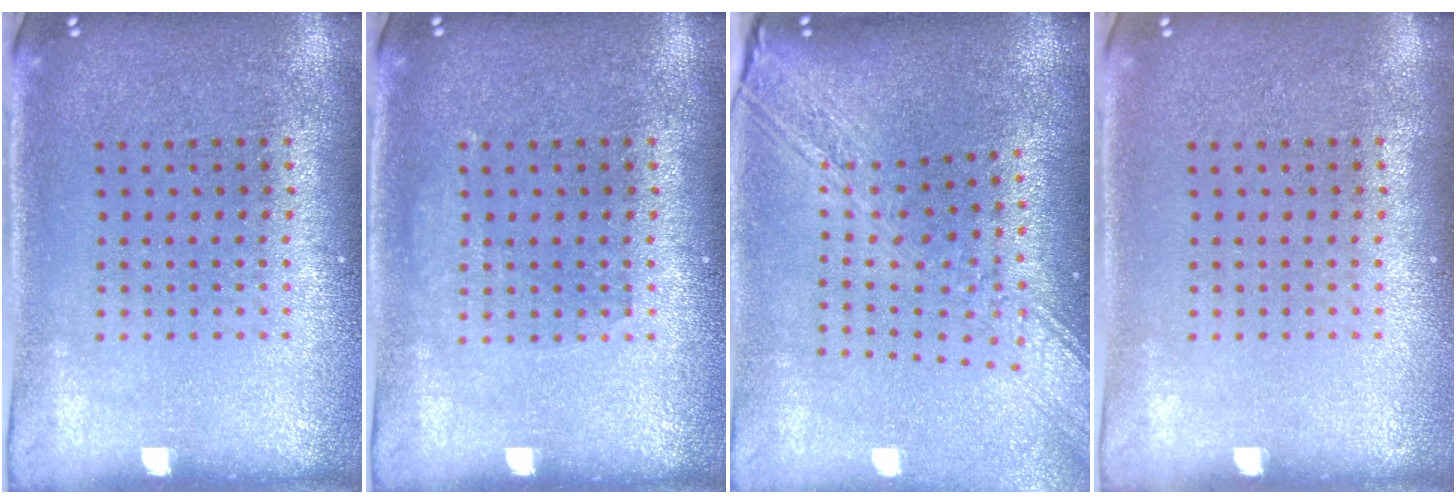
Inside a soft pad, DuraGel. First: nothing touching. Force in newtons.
{"total": 0.9, "press": 0.9, "slide": 0.2}
{"total": 2.9, "press": 2.3, "slide": 1.9}
{"total": 0.0}